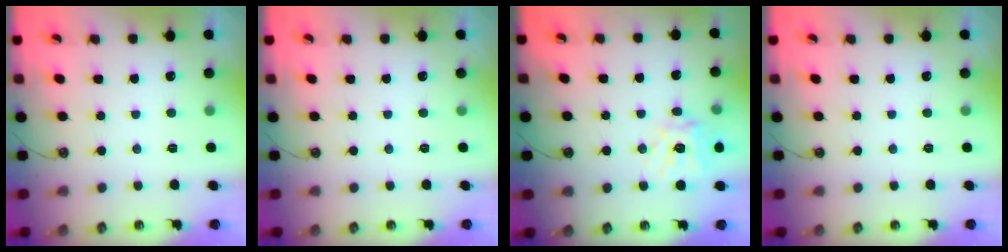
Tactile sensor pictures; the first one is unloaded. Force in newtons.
{"total": 0.0}
{"total": 12.9, "press": 12.8, "slide": 1.7}
{"total": 0.0}